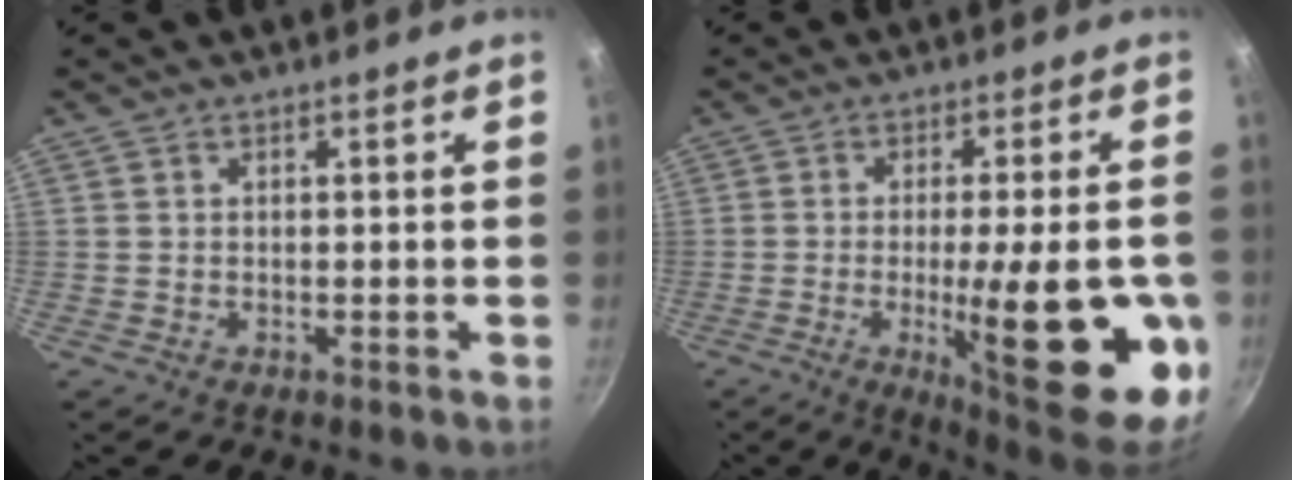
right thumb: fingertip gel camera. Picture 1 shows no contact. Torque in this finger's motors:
{"motor_torque": [-0.32, 1.55, 2.15, -0.23, 0.45]}